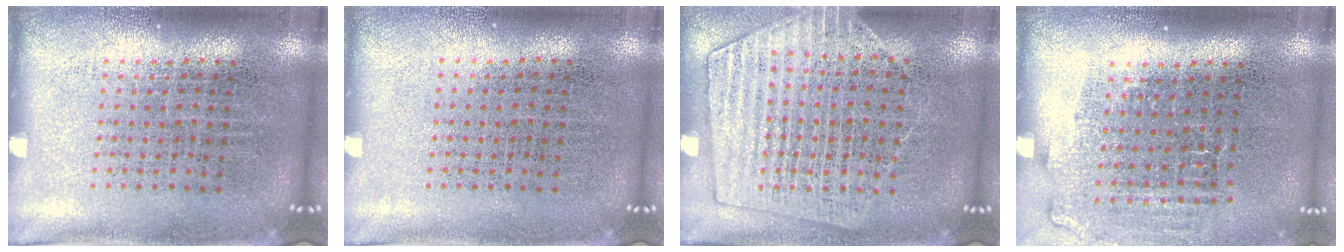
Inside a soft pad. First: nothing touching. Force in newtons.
{"total": 0.0}
{"total": 1.4, "press": 1.4, "slide": 0.3}
{"total": 1.3, "press": 1.1, "slide": 0.6}